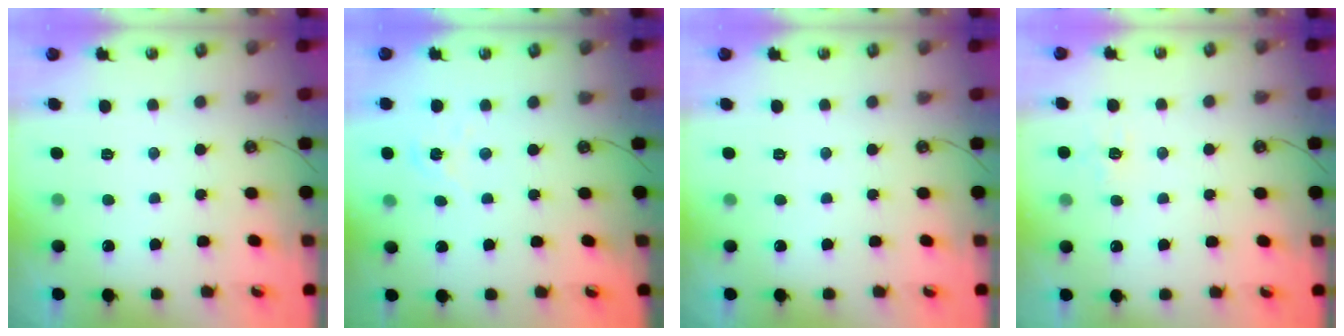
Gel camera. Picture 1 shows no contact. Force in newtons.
{"total": 4.9, "press": 4.9, "slide": 0.5}
{"total": 0.0}
{"total": 6.5, "press": 6.5, "slide": 0.6}